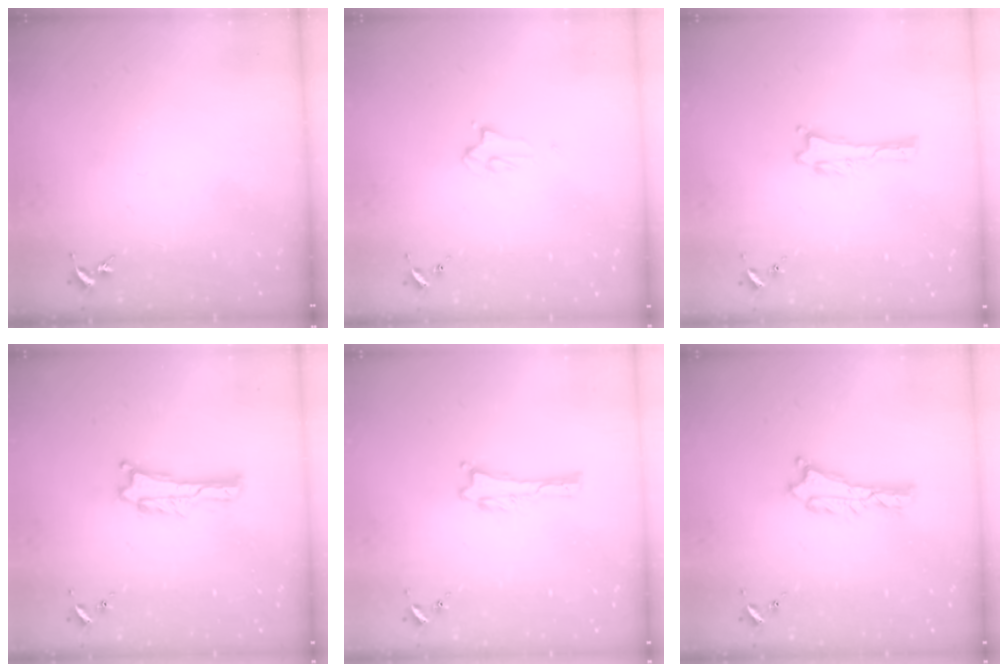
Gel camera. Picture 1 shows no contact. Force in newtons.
{"total": 2.2, "press": 2.2, "slide": 0.2}
{"total": 0.0}
{"total": 0.8, "press": 0.8, "slide": 0.2}
{"total": 0.0}
{"total": 1.1, "press": 1.1, "slide": 0.2}